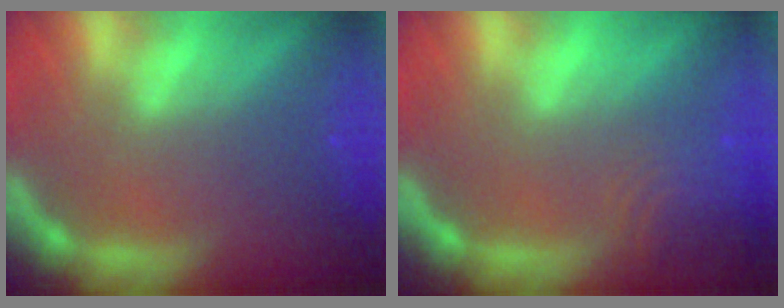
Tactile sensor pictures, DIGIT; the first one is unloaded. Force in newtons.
{"total": 4.5}